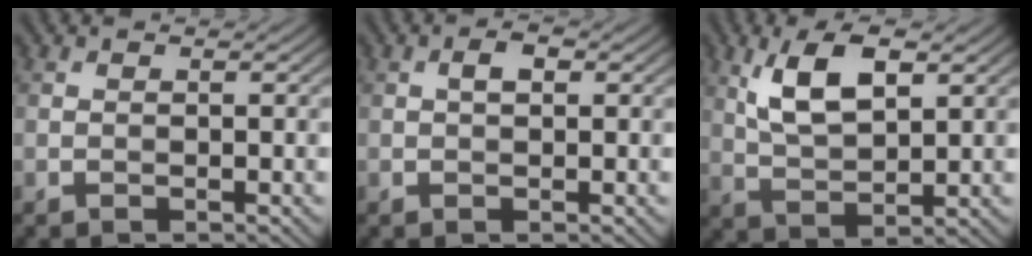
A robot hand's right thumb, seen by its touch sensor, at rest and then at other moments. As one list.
[{"total": 1.6, "force": [0.4, 0.8, 1.4], "torque": [-0.022, 0.005, 0.003]}, {"total": 7.5, "force": [3.3, 3.1, 6.0], "torque": [-0.126, 0.001, 0.067]}]